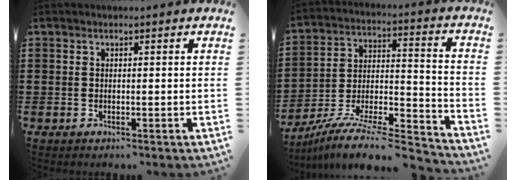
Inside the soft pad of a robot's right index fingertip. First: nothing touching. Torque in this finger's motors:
{"motor_torque": [-0.55, 0.66, -0.58, 0.01]}